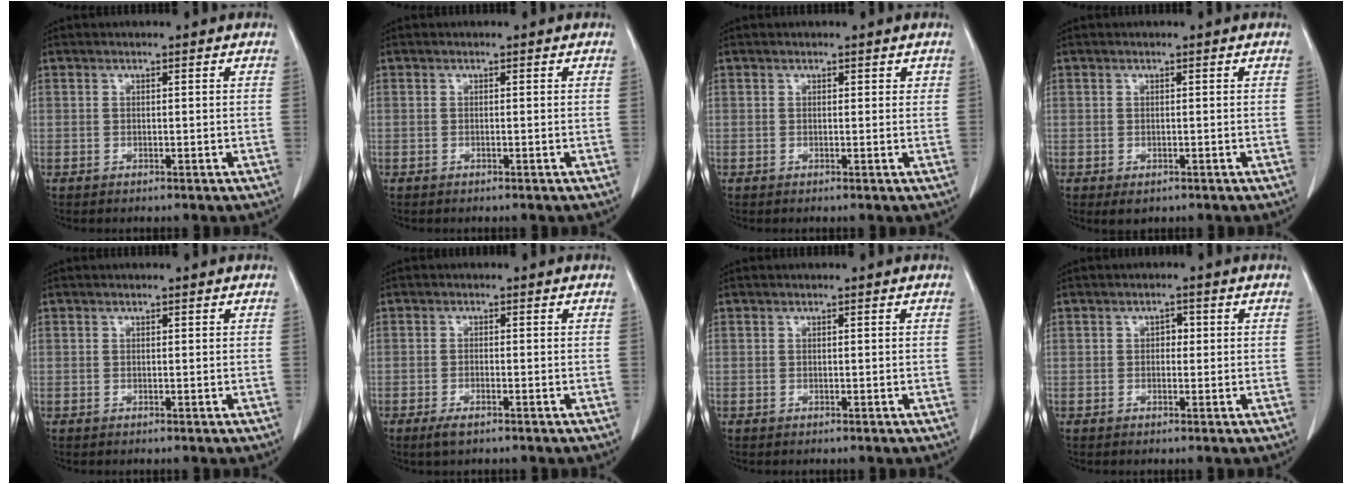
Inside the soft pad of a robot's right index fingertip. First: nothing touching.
{"total": 0.0}
{"total": 1.0, "force": [0.7, 0.6, 0.2], "torque": [0.008, -0.001, 0.007]}
{"total": 1.2, "force": [-0.3, 0.9, 0.6], "torque": [-0.007, 0.000, 0.003]}
{"total": 0.0}
{"total": 2.3, "force": [-1.4, 0.6, 1.7], "torque": [-0.034, -0.002, -0.024]}
{"total": 0.0}
{"total": 1.6, "force": [0.3, 1.1, 1.1], "torque": [-0.011, 0.005, 0.003]}